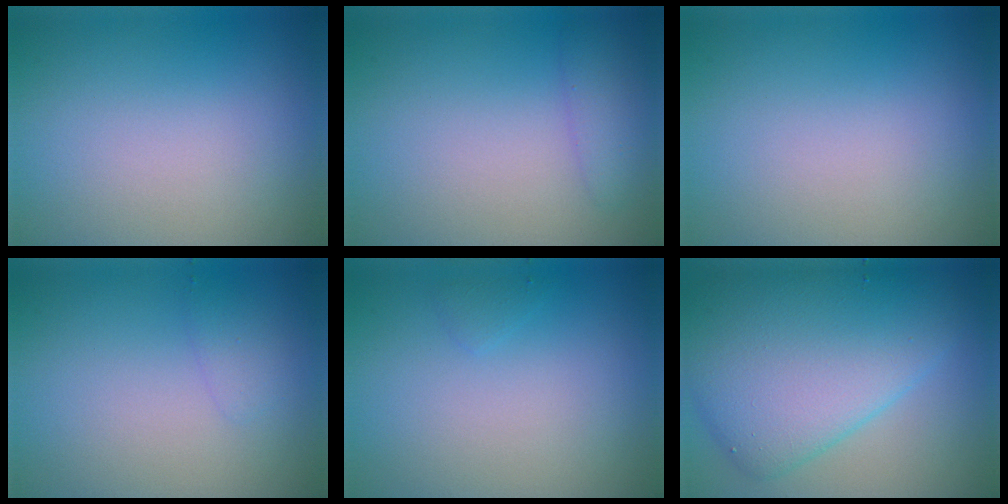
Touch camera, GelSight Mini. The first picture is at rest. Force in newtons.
{"total": 1.5, "press": 1.5, "slide": 0.1}
{"total": 0.0}
{"total": 1.0, "press": 0.9, "slide": 0.1}
{"total": 0.6, "press": 0.6, "slide": 0.0}
{"total": 10.4, "press": 10.3, "slide": 0.2}